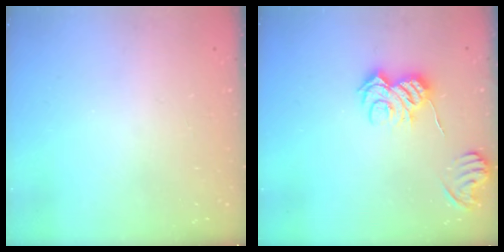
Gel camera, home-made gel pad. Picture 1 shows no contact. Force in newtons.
{"total": 9.1, "press": 9.1, "slide": 0.6}